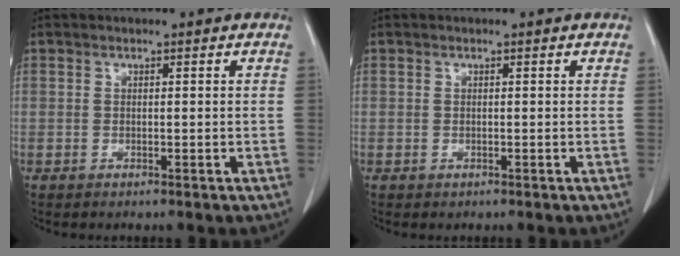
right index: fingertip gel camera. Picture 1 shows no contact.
{"total": 0.0}